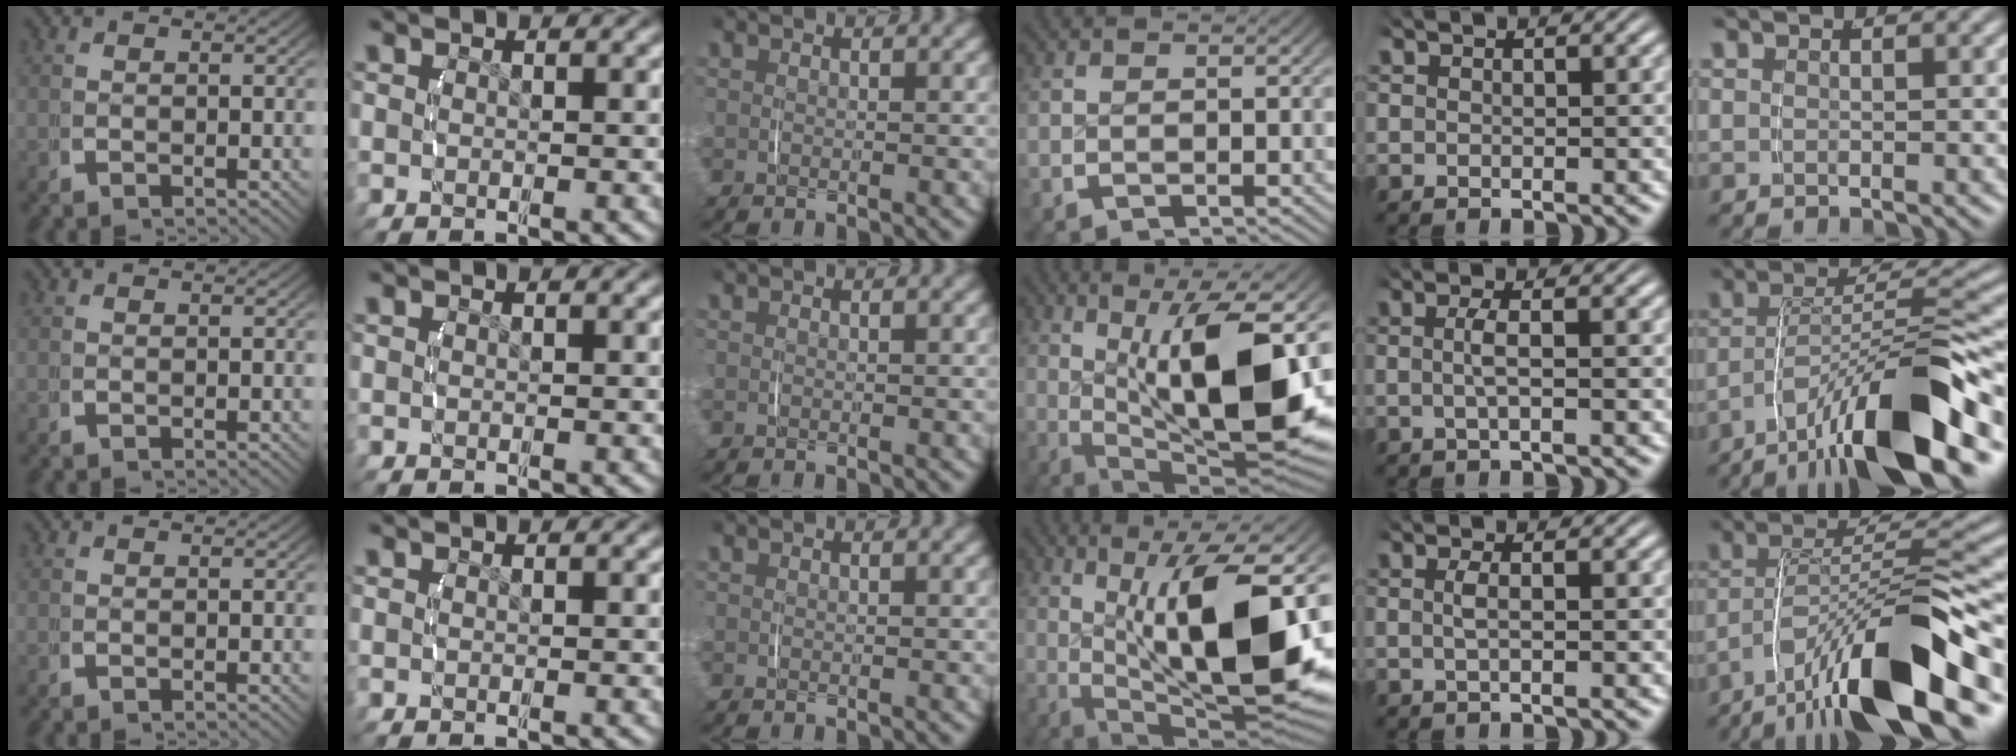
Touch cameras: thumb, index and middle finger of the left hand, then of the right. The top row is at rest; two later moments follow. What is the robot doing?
{"motion": "lift_and_place", "object": "jar lid"}